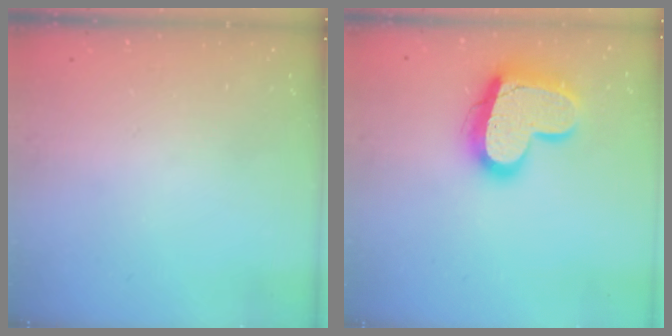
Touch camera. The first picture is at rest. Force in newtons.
{"total": 18.1, "press": 18.1, "slide": 1.6}